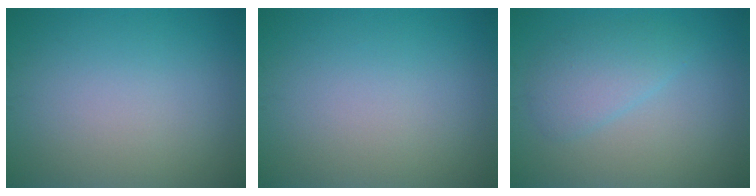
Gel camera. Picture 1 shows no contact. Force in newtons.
{"total": 0.0}
{"total": 2.9, "press": 2.9, "slide": 0.2}